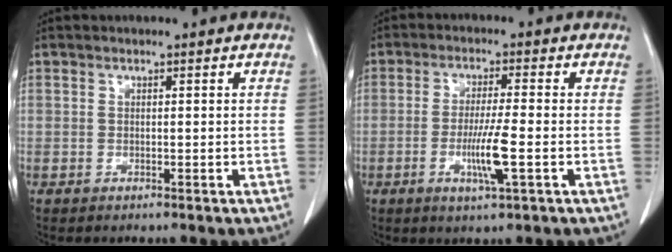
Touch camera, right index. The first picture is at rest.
{"total": 6.5, "force": [-1.9, -0.1, 6.2], "torque": [-0.115, -0.013, -0.034]}